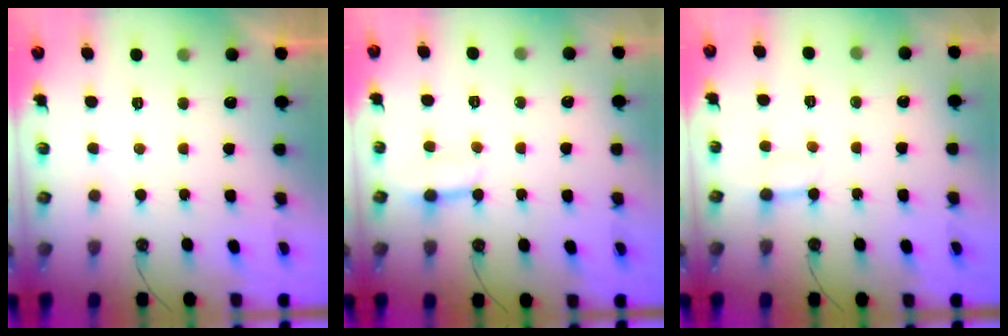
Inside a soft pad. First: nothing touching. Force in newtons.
{"total": 2.9, "press": 2.8, "slide": 0.5}
{"total": 2.7, "press": 2.7, "slide": 0.3}